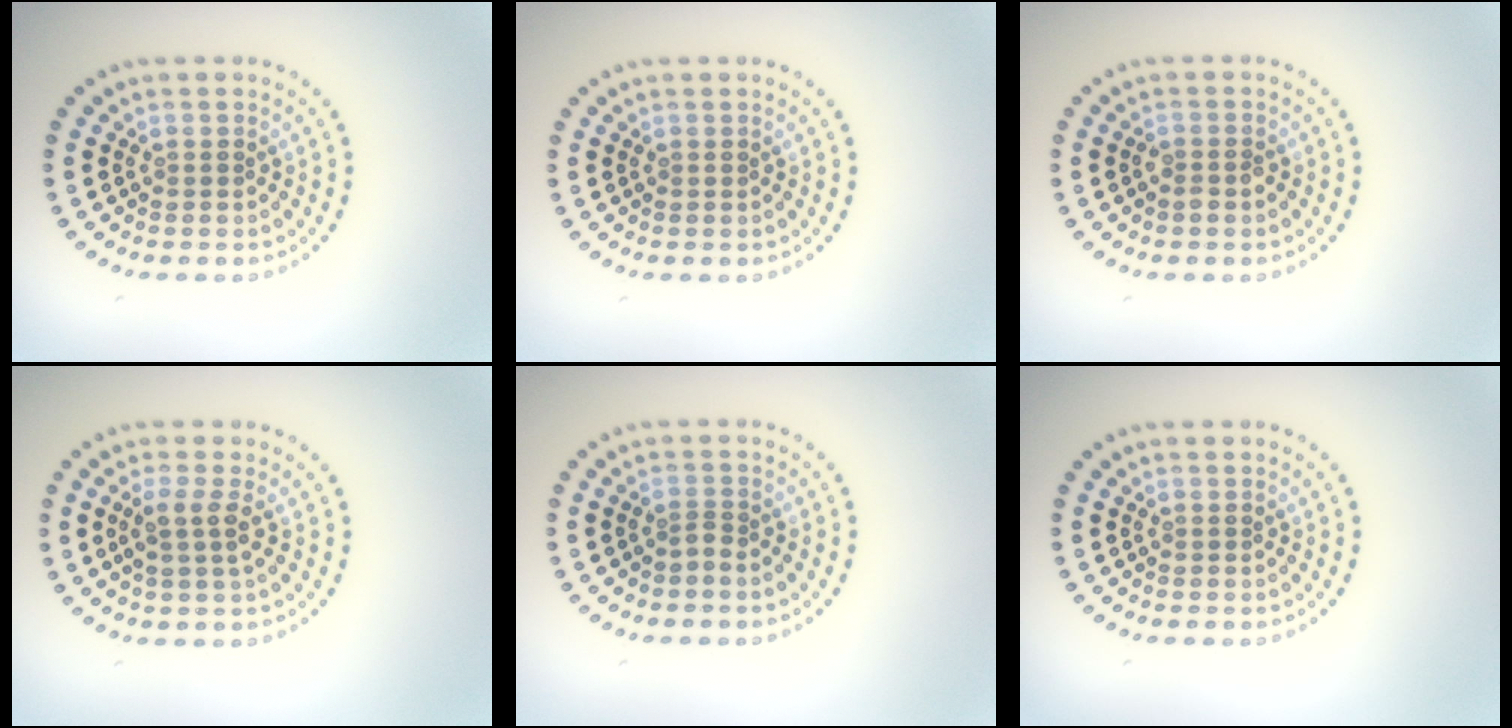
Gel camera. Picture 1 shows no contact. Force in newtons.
{"total": 0.0}
{"total": 1.0, "press": 1.0, "slide": 0.3}
{"total": 2.0, "press": 1.7, "slide": 1.0}
{"total": 0.5, "press": 0.3, "slide": 0.4}
{"total": 0.0}